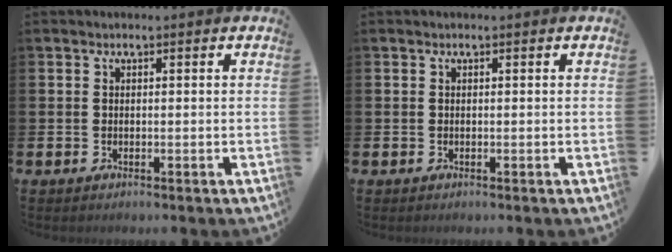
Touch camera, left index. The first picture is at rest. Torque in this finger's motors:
{"motor_torque": [-0.09, 0.09, 0.03, -0.01]}